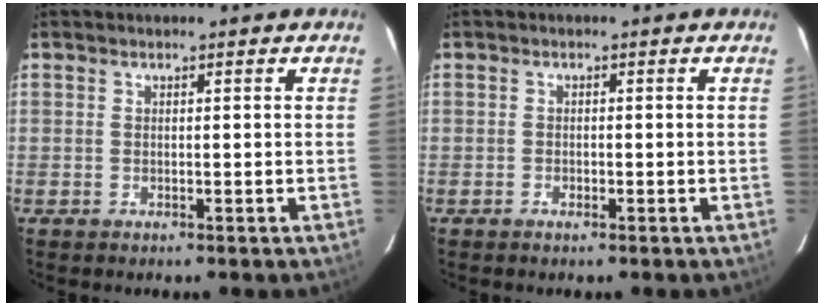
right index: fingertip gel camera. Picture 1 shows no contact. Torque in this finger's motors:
{"motor_torque": [-0.07, 0.01, -0.04, 0.00]}